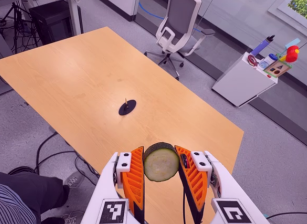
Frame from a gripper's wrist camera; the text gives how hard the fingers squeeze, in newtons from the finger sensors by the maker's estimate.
{"total": 9.5, "left": 9.0, "right": 10.1}